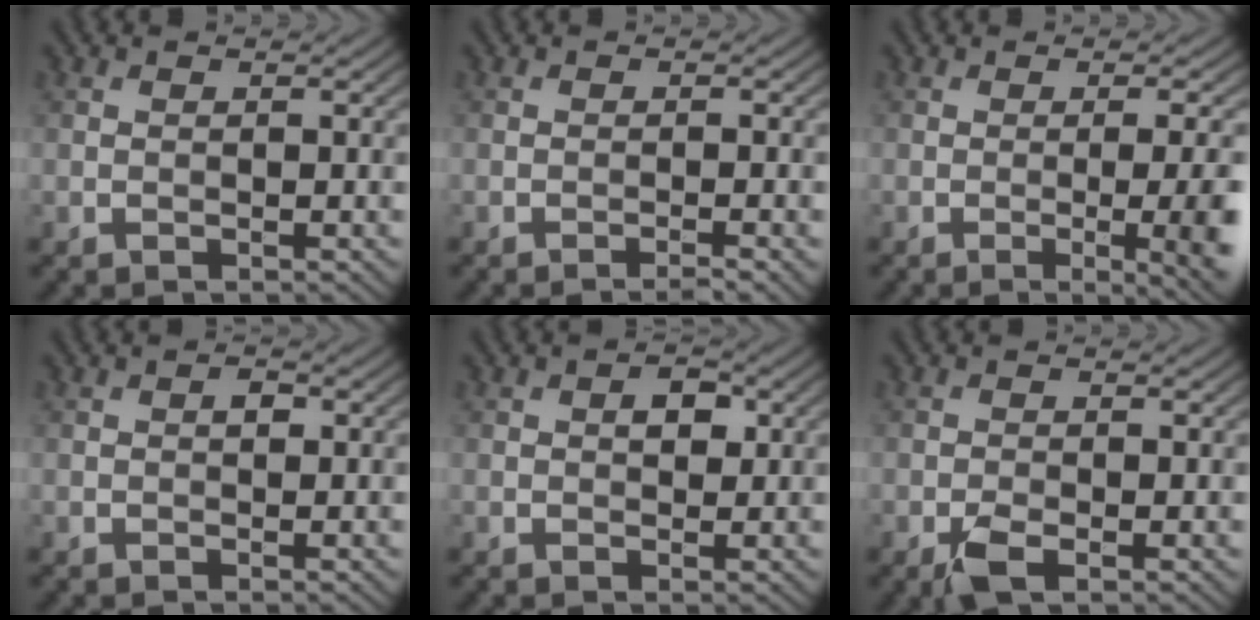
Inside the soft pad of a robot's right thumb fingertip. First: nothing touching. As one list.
[{"total": 1.6, "force": [-1.0, 0.1, 1.3], "torque": [-0.017, 0.004, -0.021]}, {"total": 8.3, "force": [-1.5, 2.3, 7.8], "torque": [-0.090, 0.000, -0.009]}, {"total": 1.0, "force": [0.1, 0.7, 0.8], "torque": [-0.010, 0.000, 0.000]}, {"total": 2.3, "force": [0.5, 1.5, 1.7], "torque": [-0.025, -0.001, 0.004]}, {"total": 2.7, "force": [-1.4, 1.1, 2.1], "torque": [-0.044, -0.004, -0.027]}]